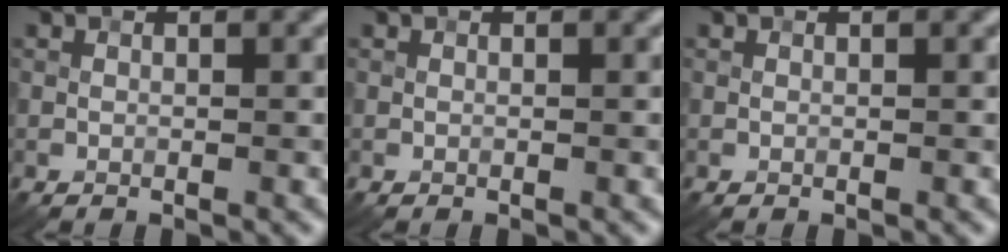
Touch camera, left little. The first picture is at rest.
{"total": 0.0}
{"total": 0.0}